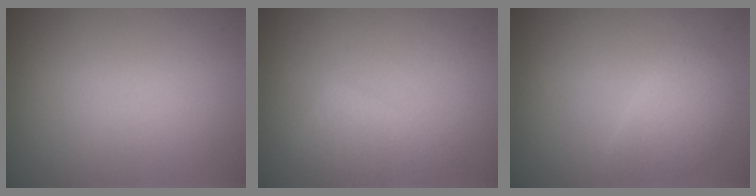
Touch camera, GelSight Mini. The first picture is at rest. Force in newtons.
{"total": 2.8, "press": 2.8, "slide": 0.2}
{"total": 2.3, "press": 2.3, "slide": 0.1}